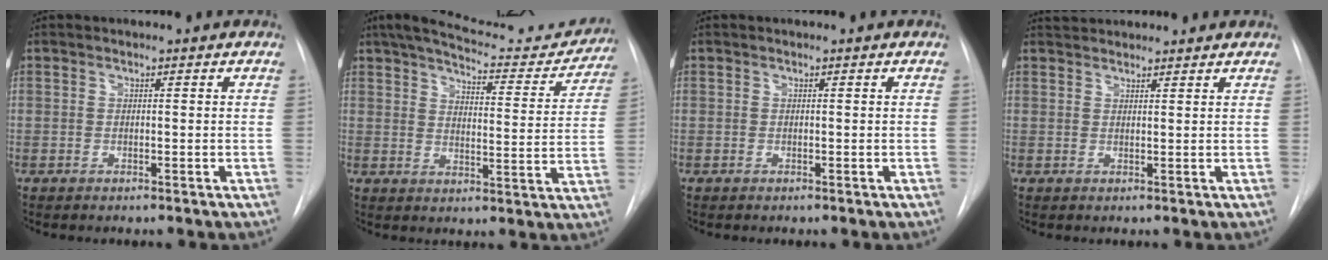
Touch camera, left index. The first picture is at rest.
{"total": 18.3, "force": [16.1, 4.6, 7.4], "torque": [-0.100, -0.004, 0.201]}
{"total": 0.0}
{"total": 6.2, "force": [5.9, 1.1, 1.4], "torque": [-0.019, 0.039, 0.081]}